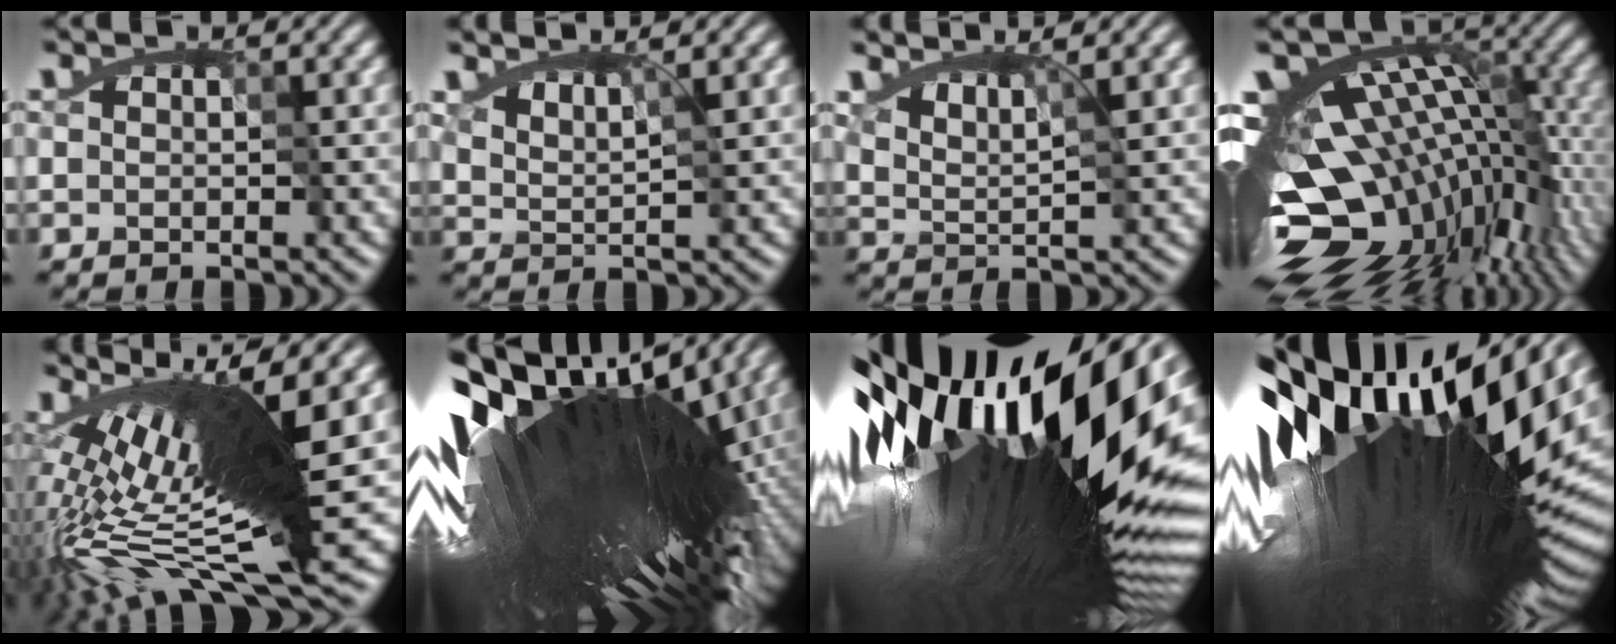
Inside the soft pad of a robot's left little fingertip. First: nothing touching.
{"total": 1.6, "force": [1.4, 0.1, 0.8], "torque": [-0.024, -0.006, 0.025]}
{"total": 2.3, "force": [1.7, 0.4, 1.5], "torque": [-0.037, -0.006, 0.029]}
{"total": 16.0, "force": [-5.7, 8.9, 12.1], "torque": [-0.186, -0.019, -0.073]}
{"total": 11.9, "force": [-1.9, 2.6, 11.5], "torque": [-0.209, -0.008, -0.016]}
{"total": 19.1, "force": [2.8, 5.9, 18.0], "torque": [-0.326, -0.017, 0.061]}
{"total": 20.9, "force": [2.9, 6.5, 19.7], "torque": [-0.346, -0.013, 0.054]}
{"total": 19.5, "force": [3.8, 5.3, 18.4], "torque": [-0.334, -0.008, 0.087]}